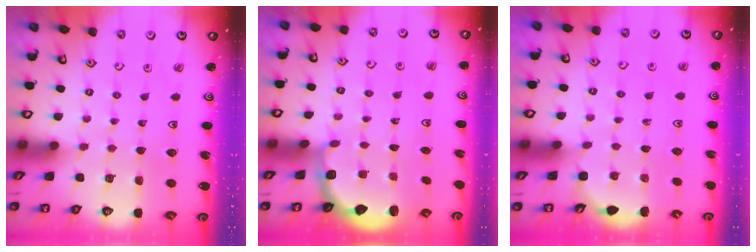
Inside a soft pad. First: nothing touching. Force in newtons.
{"total": 2.9, "press": 2.0, "slide": 2.1}
{"total": 2.2, "press": 1.2, "slide": 1.9}